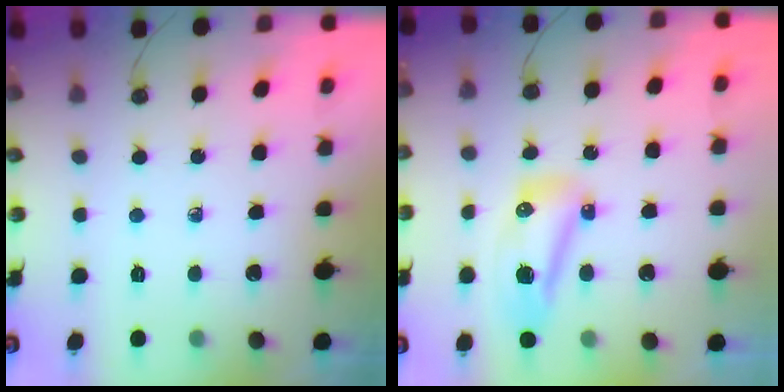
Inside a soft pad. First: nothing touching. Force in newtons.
{"total": 8.7, "press": 8.6, "slide": 1.1}